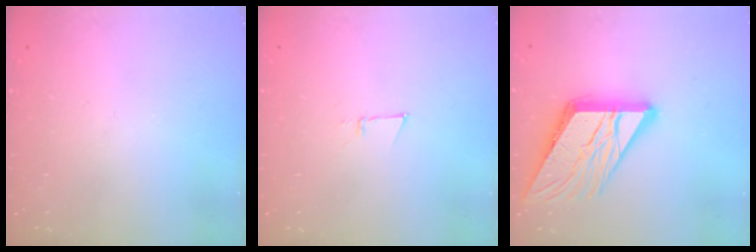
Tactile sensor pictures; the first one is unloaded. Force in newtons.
{"total": 3.1, "press": 3.1, "slide": 0.7}
{"total": 20.0, "press": 19.8, "slide": 2.2}